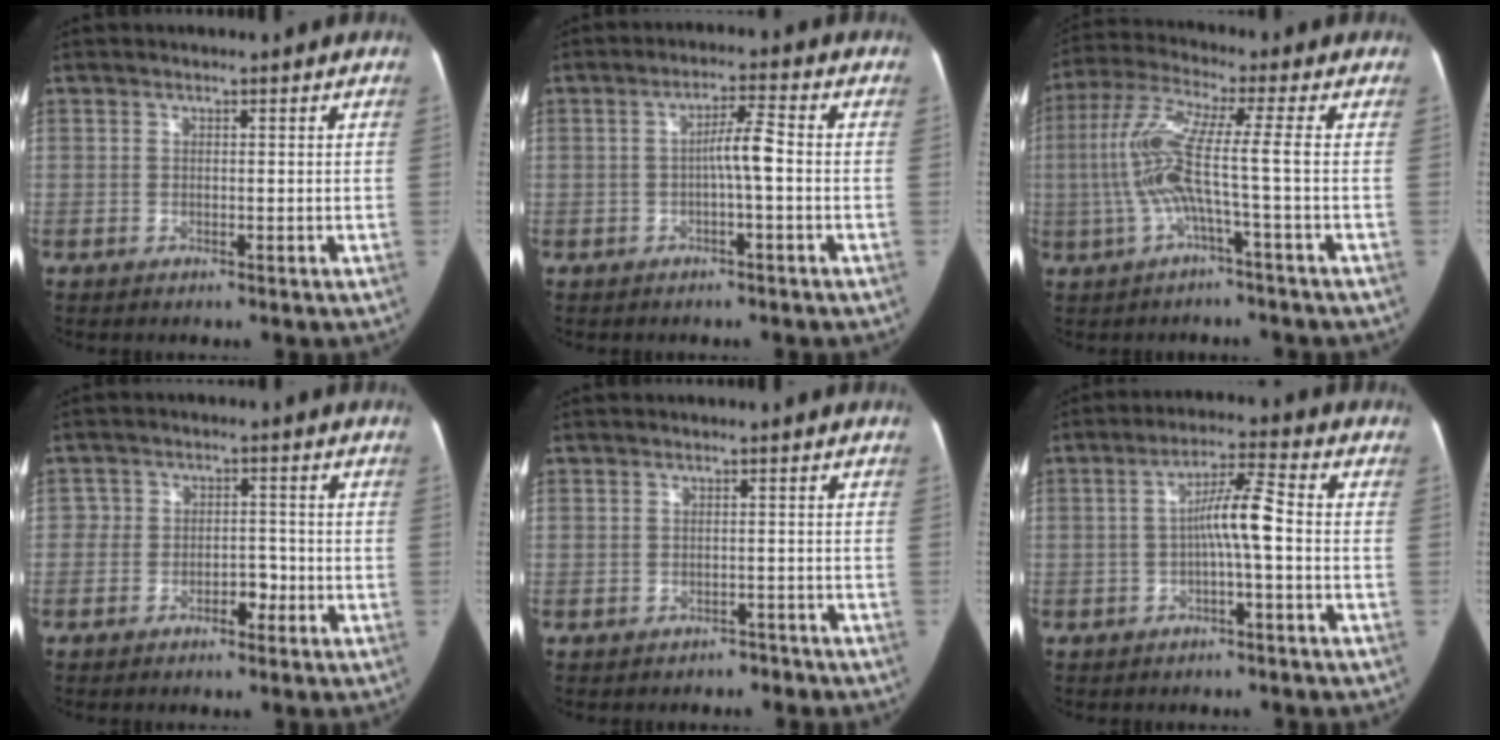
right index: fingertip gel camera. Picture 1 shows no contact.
{"total": 4.3, "force": [-0.7, 0.0, 4.2], "torque": [-0.070, 0.010, -0.012]}
{"total": 9.6, "force": [-1.3, -0.5, 9.5], "torque": [-0.208, 0.018, -0.032]}
{"total": 3.7, "force": [-1.8, 2.6, 1.9], "torque": [-0.014, 0.011, -0.032]}
{"total": 2.4, "force": [-1.8, 1.5, -0.2], "torque": [-0.005, 0.014, -0.024]}
{"total": 6.4, "force": [-0.9, 0.2, 6.3], "torque": [-0.113, 0.018, -0.017]}